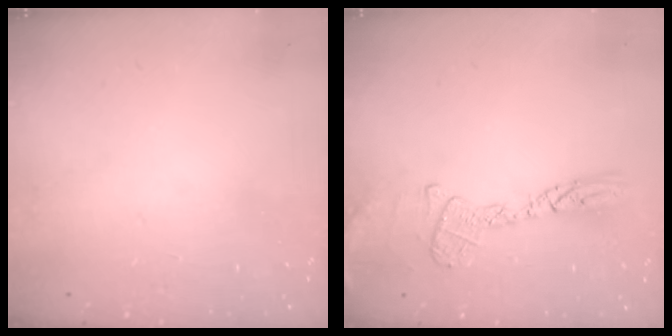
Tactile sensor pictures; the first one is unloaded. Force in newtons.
{"total": 12.1, "press": 12.0, "slide": 0.9}